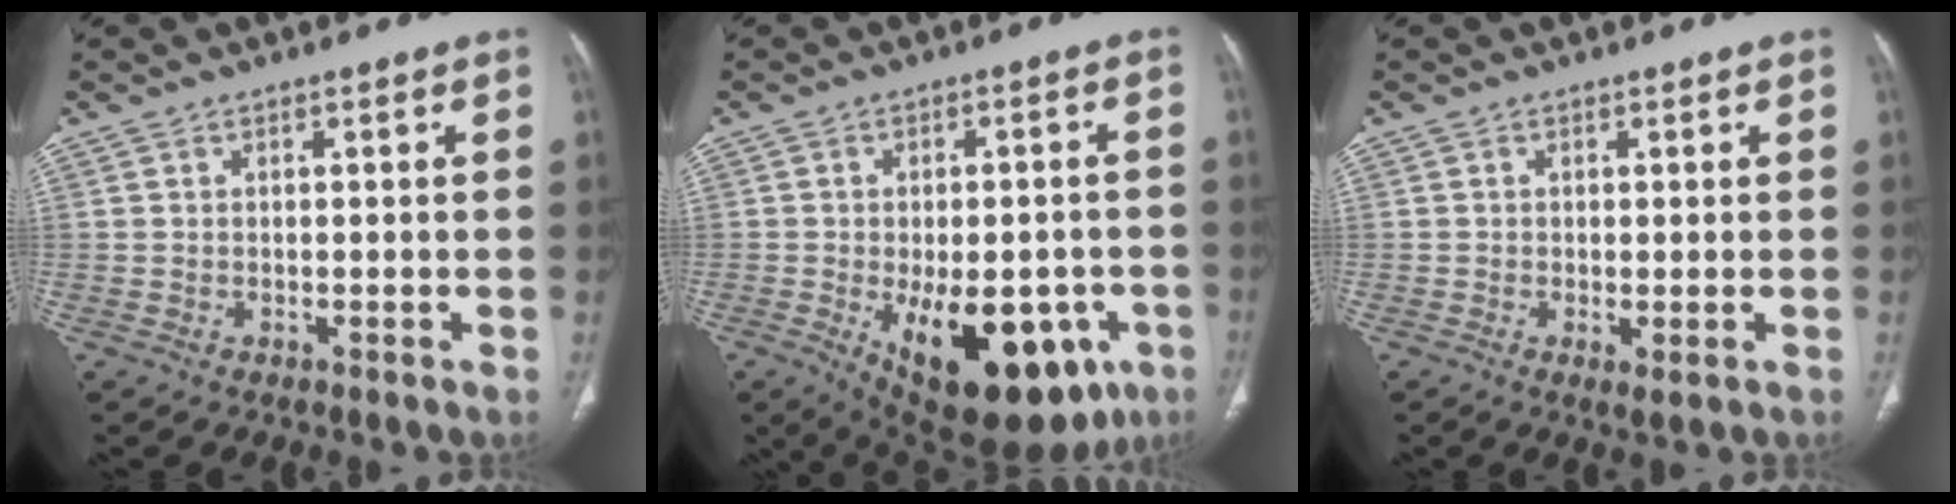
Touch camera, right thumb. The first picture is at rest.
{"total": 22.6, "force": [-8.2, 11.4, 17.7], "torque": [-0.206, 0.003, -0.090]}
{"total": 1.6, "force": [-0.4, 0.4, 1.5], "torque": [-0.036, -0.010, -0.006]}